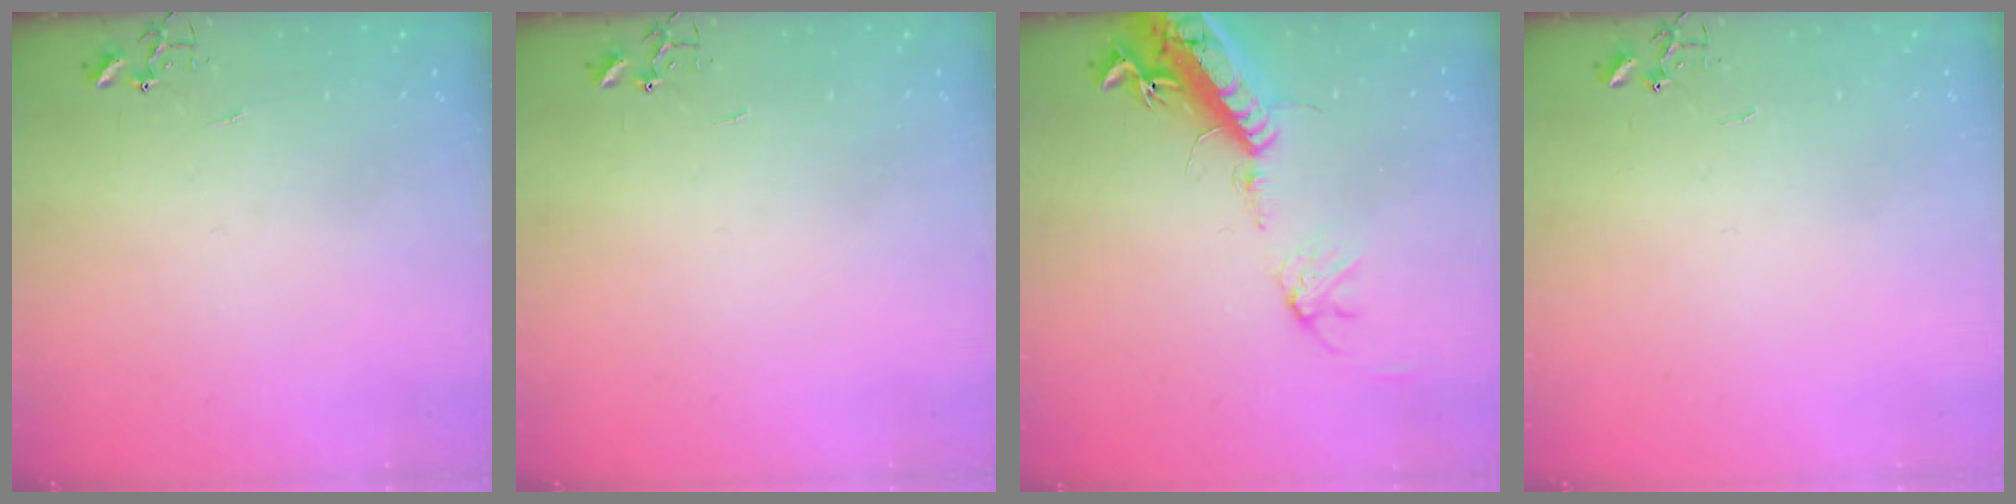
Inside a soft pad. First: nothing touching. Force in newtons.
{"total": 0.0}
{"total": 18.2, "press": 17.7, "slide": 4.2}
{"total": 0.0}